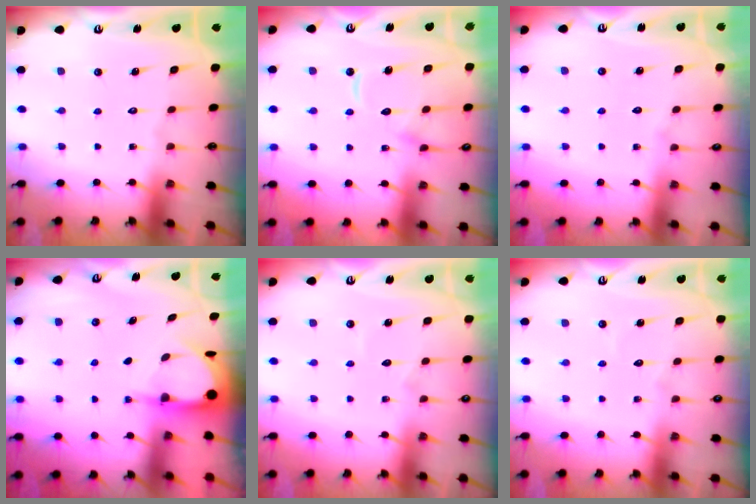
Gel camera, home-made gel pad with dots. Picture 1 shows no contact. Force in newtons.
{"total": 11.9, "press": 11.8, "slide": 1.1}
{"total": 3.6, "press": 3.6, "slide": 0.4}
{"total": 3.9, "press": 3.9, "slide": 0.3}
{"total": 3.7, "press": 3.7, "slide": 0.4}
{"total": 2.5, "press": 2.5, "slide": 0.2}